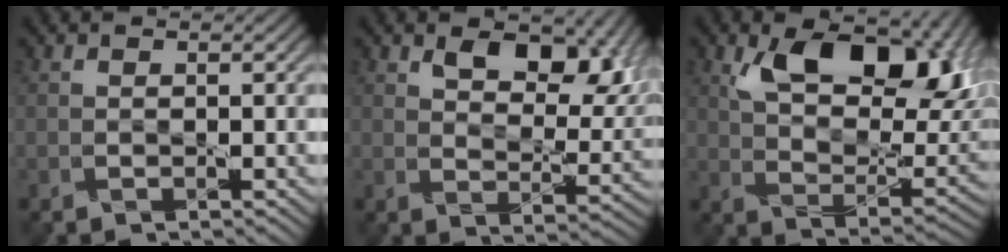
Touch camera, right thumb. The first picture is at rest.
{"total": 10.6, "force": [5.2, 5.7, 7.3], "torque": [-0.117, -0.014, 0.090]}
{"total": 15.2, "force": [6.9, 7.8, 11.1], "torque": [-0.168, -0.016, 0.123]}